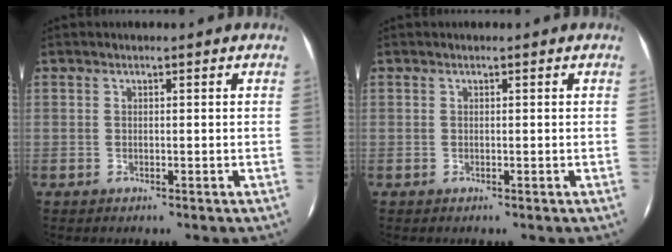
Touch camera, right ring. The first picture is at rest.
{"total": 0.0}